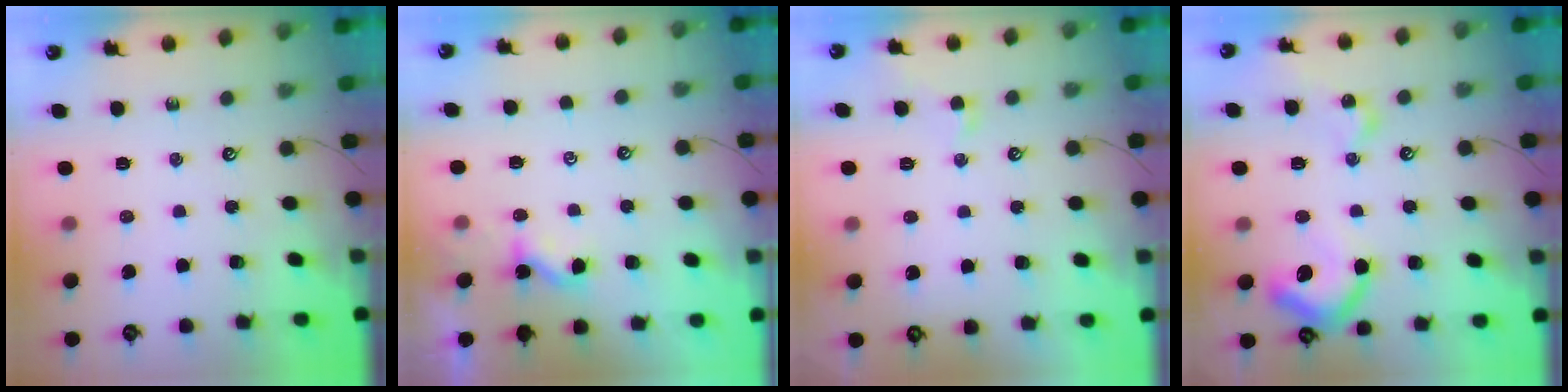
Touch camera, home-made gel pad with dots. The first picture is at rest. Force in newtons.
{"total": 1.6, "press": 1.6, "slide": 0.2}
{"total": 0.5, "press": 0.1, "slide": 0.5}
{"total": 12.6, "press": 12.5, "slide": 1.4}